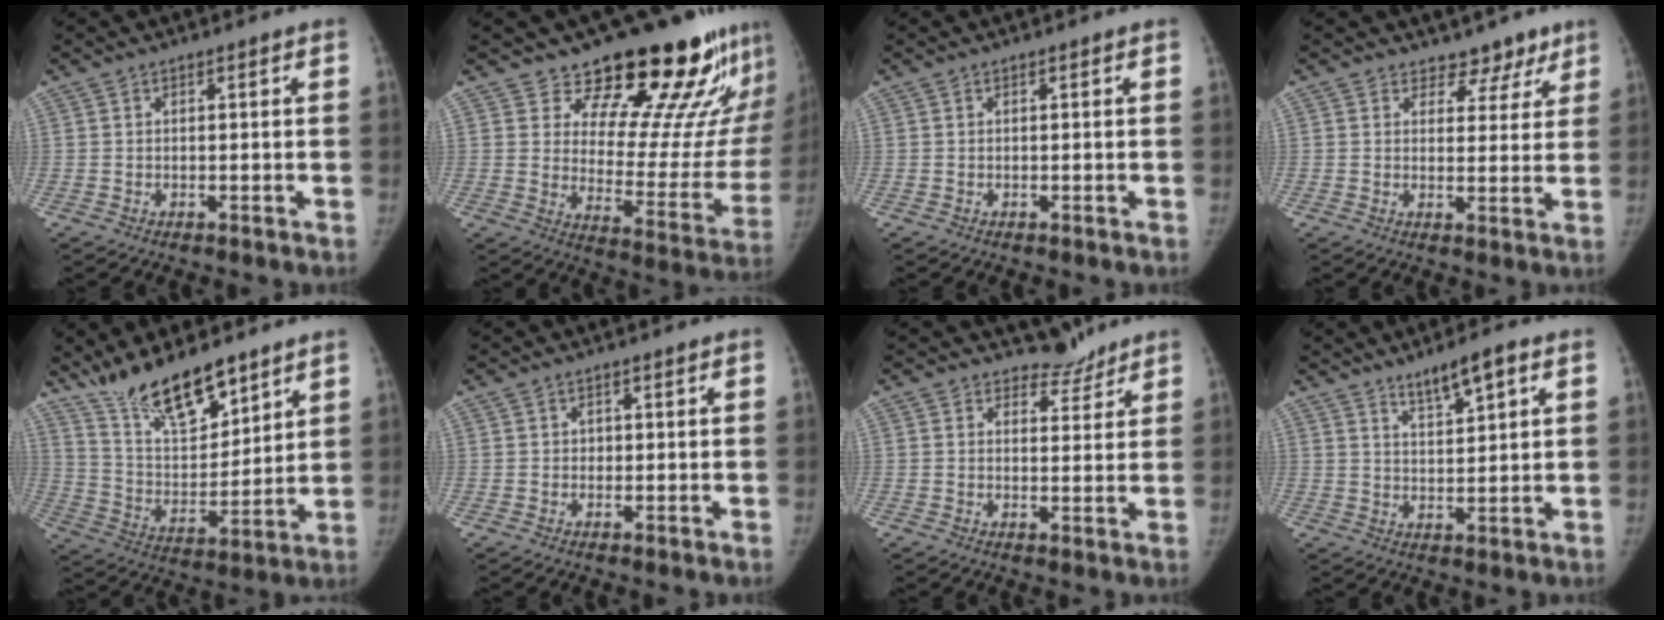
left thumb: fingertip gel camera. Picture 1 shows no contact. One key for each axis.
{"total": 22.8, "fx": 18.3, "fy": 8.5, "fz": 10.7, "tx": -0.088, "ty": -0.129, "tz": 0.241}
{"total": 0.0}
{"total": 5.8, "fx": 4.4, "fy": 3.6, "fz": 0.9, "tx": 0.025, "ty": -0.028, "tz": 0.052}
{"total": 16.2, "fx": 12.4, "fy": 5.6, "fz": 8.7, "tx": -0.115, "ty": -0.072, "tz": 0.234}
{"total": 1.2, "fx": 0.2, "fy": 1.1, "fz": 0.4, "tx": 0.001, "ty": 0.002, "tz": 0.000}
{"total": 4.1, "fx": 3.6, "fy": 1.9, "fz": 0.0, "tx": 0.025, "ty": -0.029, "tz": 0.050}
{"total": 6.4, "fx": 4.0, "fy": 1.6, "fz": 4.7, "tx": -0.070, "ty": -0.020, "tz": 0.067}